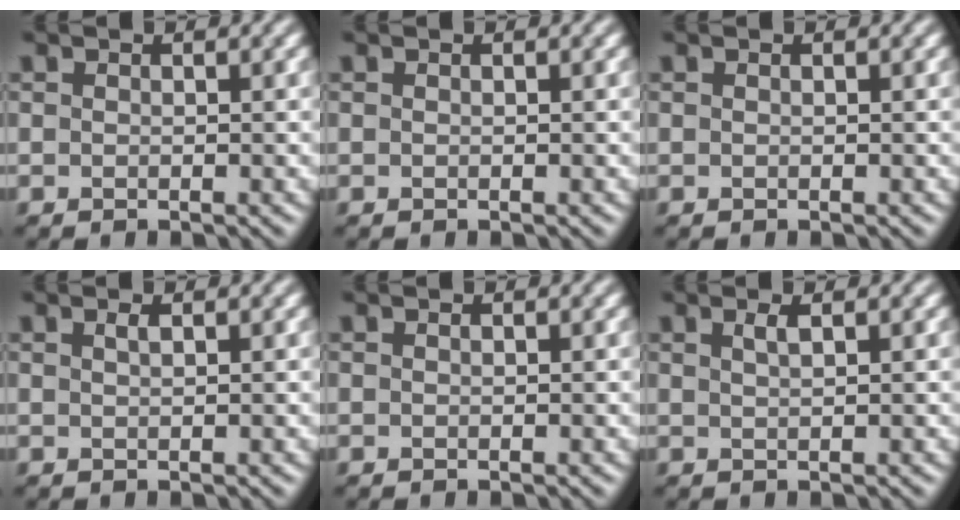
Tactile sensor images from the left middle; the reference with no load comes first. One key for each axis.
{"total": 0.0}
{"total": 0.0}
{"total": 0.8, "fx": 0.4, "fy": 0.2, "fz": 0.6, "tx": -0.011, "ty": 0.002, "tz": 0.008}
{"total": 0.0}
{"total": 1.2, "fx": 0.6, "fy": 0.3, "fz": 1.0, "tx": -0.015, "ty": 0.003, "tz": 0.010}